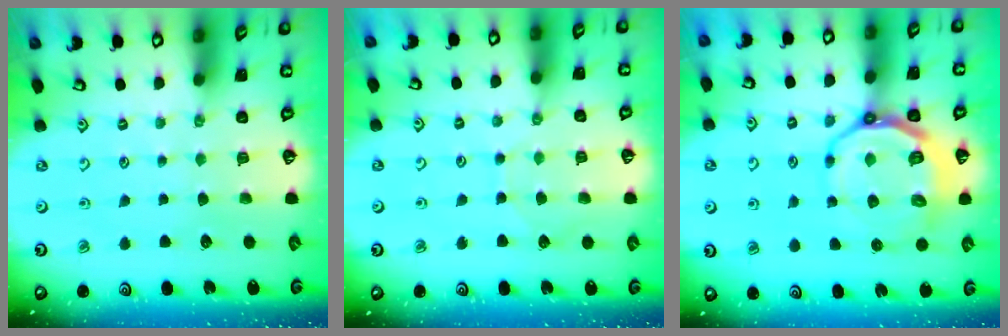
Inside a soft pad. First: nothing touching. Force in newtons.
{"total": 6.3, "press": 6.2, "slide": 0.6}
{"total": 12.5, "press": 12.1, "slide": 3.0}